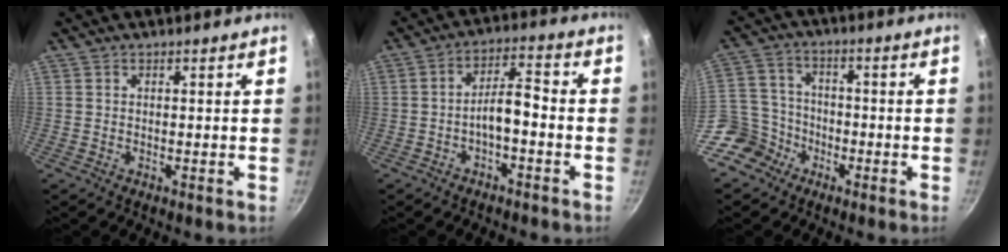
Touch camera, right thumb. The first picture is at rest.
{"total": 5.8, "force": [-2.3, 2.1, 4.9], "torque": [-0.083, 0.041, -0.039]}
{"total": 9.2, "force": [-5.4, 7.1, 2.2], "torque": [-0.008, 0.051, -0.109]}